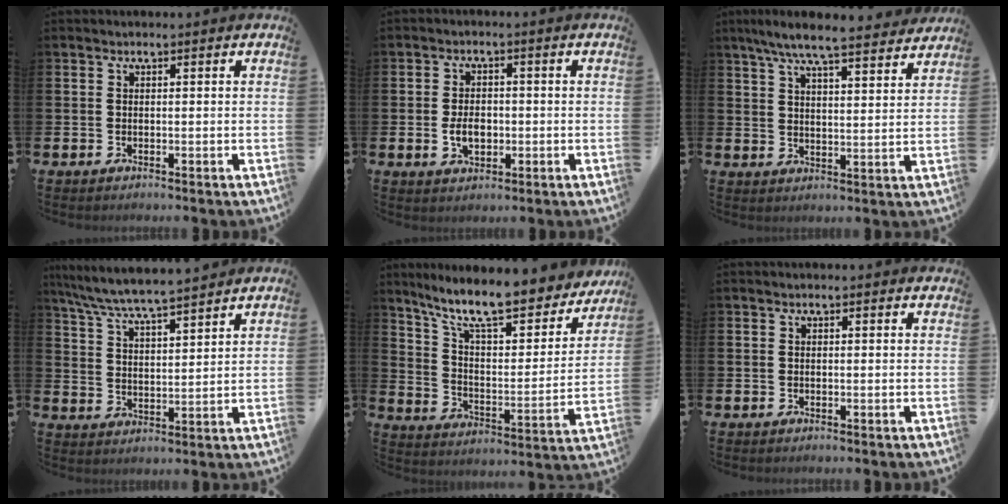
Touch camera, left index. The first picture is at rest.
{"total": 3.6, "force": [-0.5, 2.4, 2.6], "torque": [-0.035, 0.000, -0.015]}
{"total": 7.5, "force": [7.0, 0.6, 2.8], "torque": [-0.066, -0.037, 0.121]}
{"total": 6.9, "force": [6.7, 0.0, 1.8], "torque": [-0.061, -0.042, 0.117]}
{"total": 12.0, "force": [10.2, 2.9, 5.6], "torque": [-0.139, -0.067, 0.174]}
{"total": 0.0}